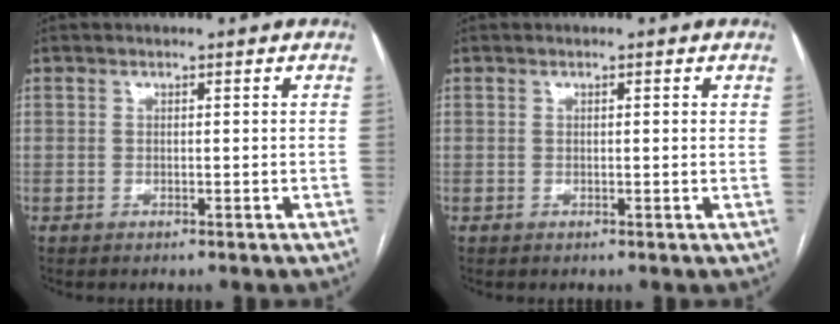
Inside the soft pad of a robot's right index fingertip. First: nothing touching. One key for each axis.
{"total": 1.0, "fx": 0.5, "fy": 0.2, "fz": 0.8, "tx": -0.017, "ty": 0.002, "tz": 0.005}